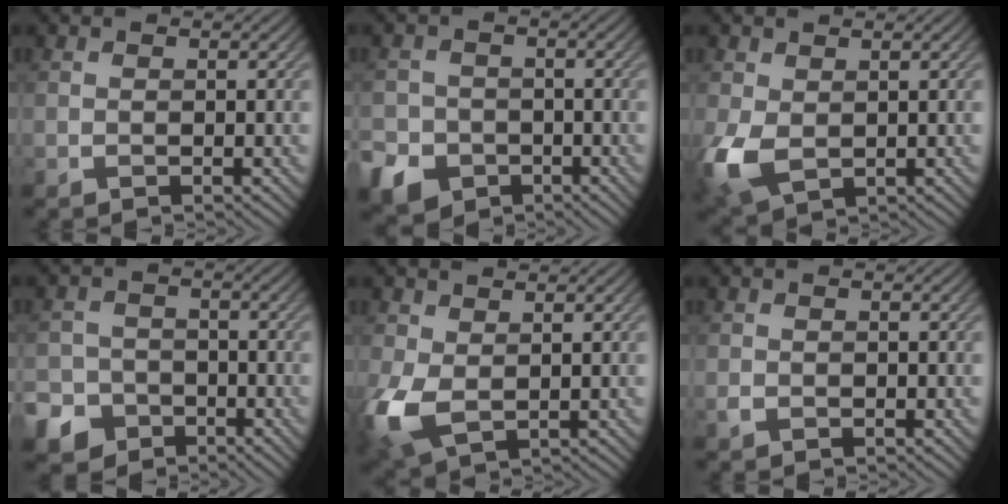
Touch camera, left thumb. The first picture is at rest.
{"total": 7.2, "force": [-3.7, 5.8, 2.1], "torque": [-0.056, -0.025, -0.080]}
{"total": 6.1, "force": [-0.3, 4.2, 4.4], "torque": [-0.123, -0.015, -0.005]}
{"total": 7.1, "force": [-4.3, 5.5, 1.5], "torque": [-0.036, -0.020, -0.091]}
{"total": 6.6, "force": [-0.2, 4.2, 5.1], "torque": [-0.140, -0.013, -0.003]}
{"total": 0.7, "force": [-0.4, 0.6, 0.3], "torque": [-0.008, -0.004, -0.008]}